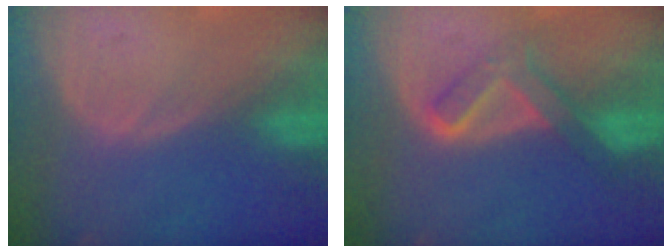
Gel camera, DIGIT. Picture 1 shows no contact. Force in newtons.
{"total": 5.3, "press": 5.3, "slide": 0.5}